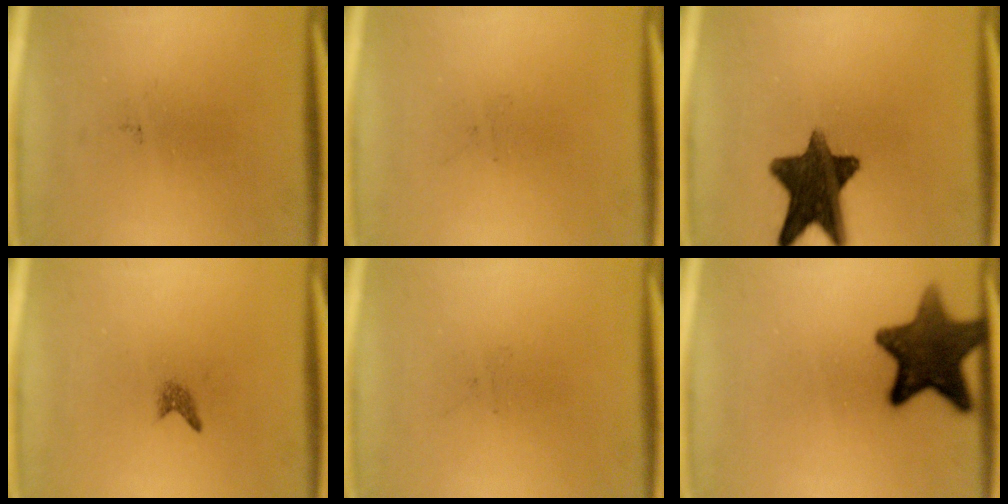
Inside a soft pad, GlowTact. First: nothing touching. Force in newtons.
{"total": 0.0}
{"total": 12.8}
{"total": 0.9}
{"total": 0.0}
{"total": 13.2}